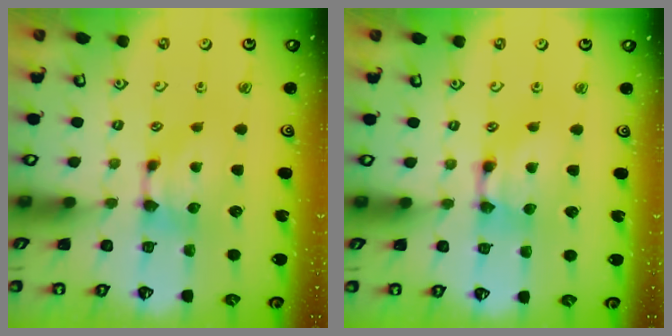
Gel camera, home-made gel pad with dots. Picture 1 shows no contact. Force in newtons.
{"total": 2.0, "press": 2.0, "slide": 0.1}